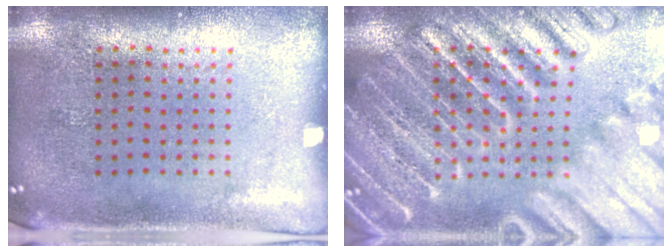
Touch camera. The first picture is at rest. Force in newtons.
{"total": 6.2, "press": 6.2, "slide": 0.7}